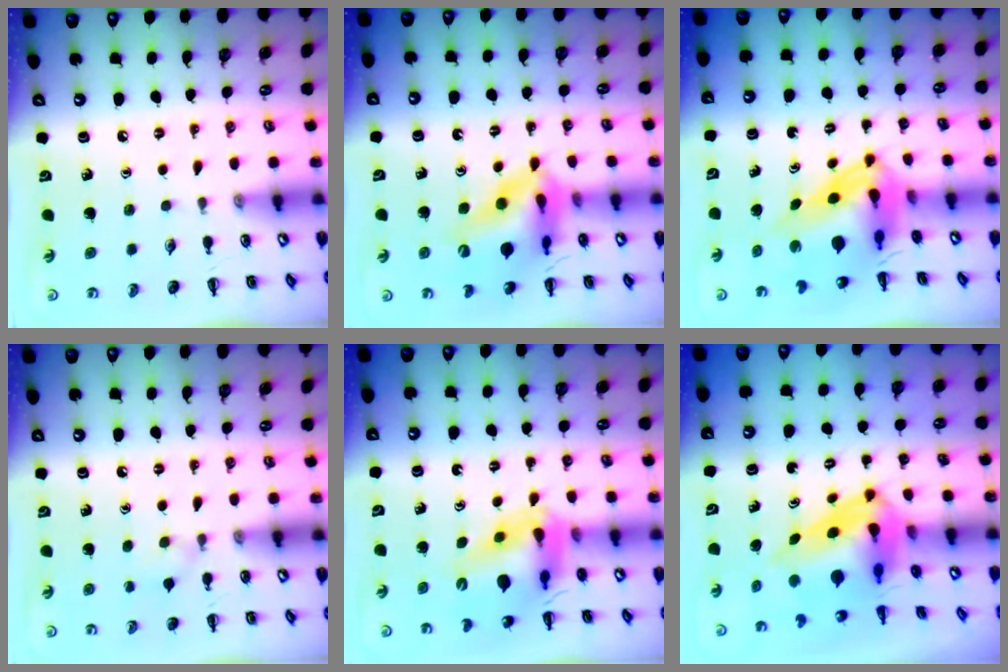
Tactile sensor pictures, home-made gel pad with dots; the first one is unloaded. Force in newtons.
{"total": 14.8, "press": 14.2, "slide": 4.2}
{"total": 7.3, "press": 6.9, "slide": 2.3}
{"total": 5.1, "press": 4.7, "slide": 1.9}
{"total": 12.4, "press": 11.8, "slide": 3.7}
{"total": 8.1, "press": 7.7, "slide": 2.3}